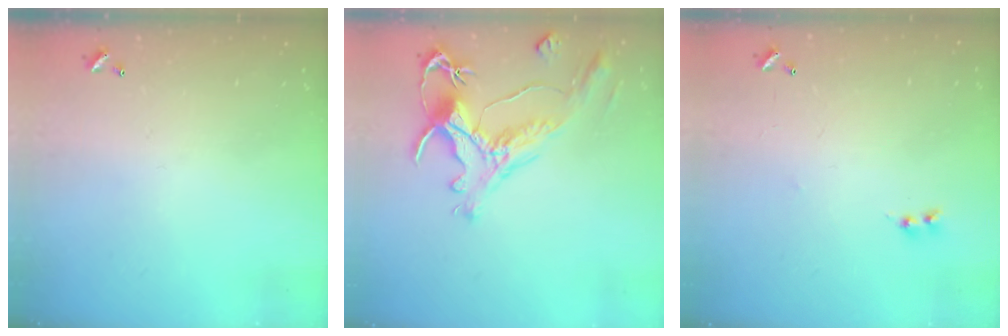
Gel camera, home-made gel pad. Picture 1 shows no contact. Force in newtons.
{"total": 1.5, "press": 0.7, "slide": 1.3}
{"total": 1.8, "press": 1.8, "slide": 0.3}